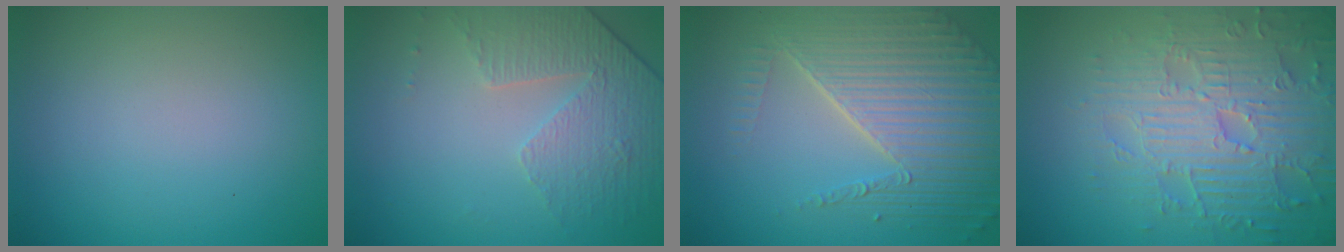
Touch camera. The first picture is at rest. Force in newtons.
{"total": 4.7, "press": 3.2, "slide": 3.4}
{"total": 7.7, "press": 5.4, "slide": 5.5}
{"total": 7.1, "press": 5.6, "slide": 4.4}